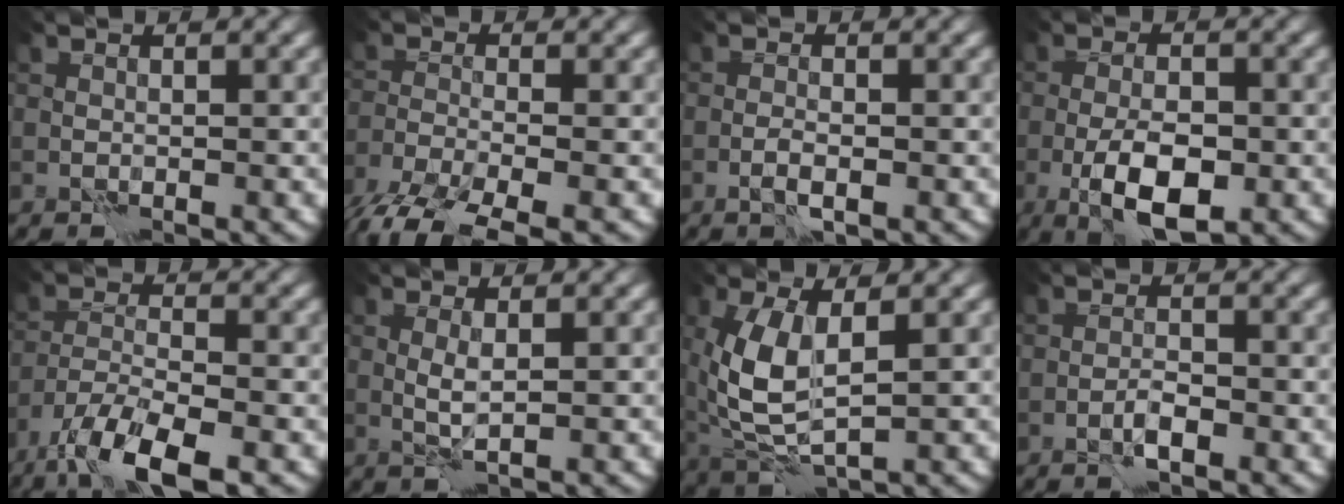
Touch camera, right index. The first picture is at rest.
{"total": 6.3, "force": [-4.6, 1.7, 4.0], "torque": [-0.074, -0.018, -0.092]}
{"total": 1.4, "force": [-0.5, 0.3, 1.3], "torque": [-0.026, 0.001, -0.011]}
{"total": 6.0, "force": [-2.2, 2.3, 5.1], "torque": [-0.091, 0.001, -0.042]}
{"total": 8.1, "force": [-5.6, 2.4, 5.4], "torque": [-0.097, -0.010, -0.108]}
{"total": 1.5, "force": [0.6, 0.1, 1.4], "torque": [-0.031, -0.001, 0.012]}
{"total": 6.6, "force": [1.1, 2.9, 5.9], "torque": [-0.145, -0.004, 0.023]}
{"total": 1.2, "force": [-0.6, 0.1, 1.1], "torque": [-0.021, 0.004, -0.013]}